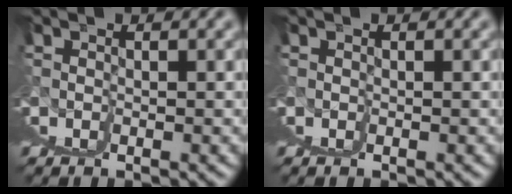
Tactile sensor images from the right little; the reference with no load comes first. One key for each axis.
{"total": 0.0}